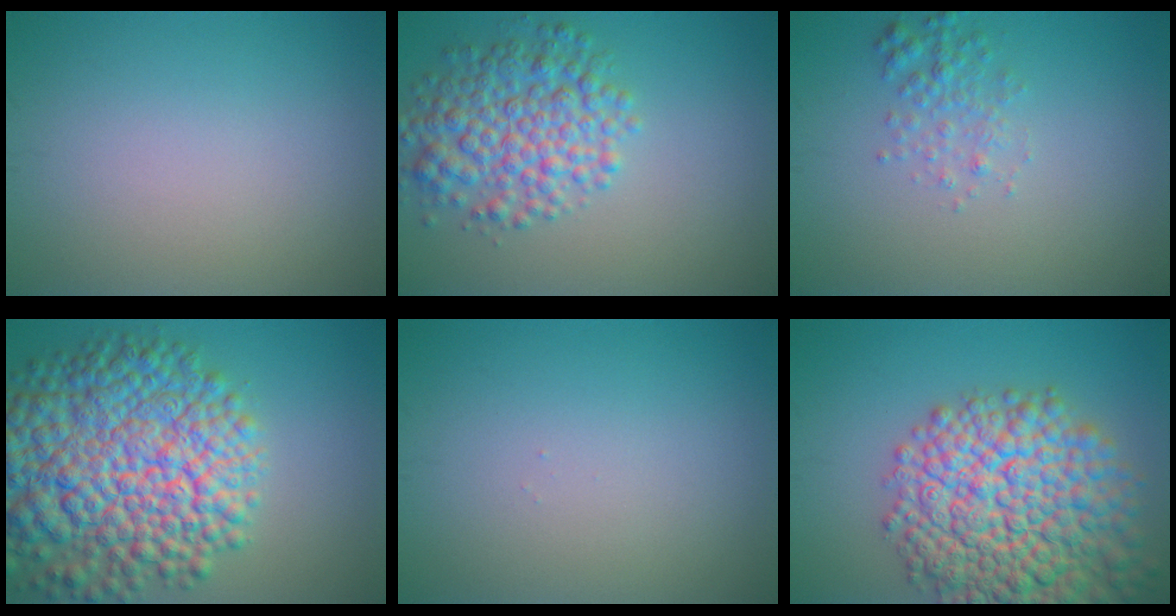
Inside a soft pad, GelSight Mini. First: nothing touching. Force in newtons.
{"total": 5.9, "press": 5.9, "slide": 0.1}
{"total": 2.0, "press": 2.0, "slide": 0.1}
{"total": 13.7, "press": 13.7, "slide": 0.6}
{"total": 0.0}
{"total": 13.5, "press": 13.5, "slide": 0.6}